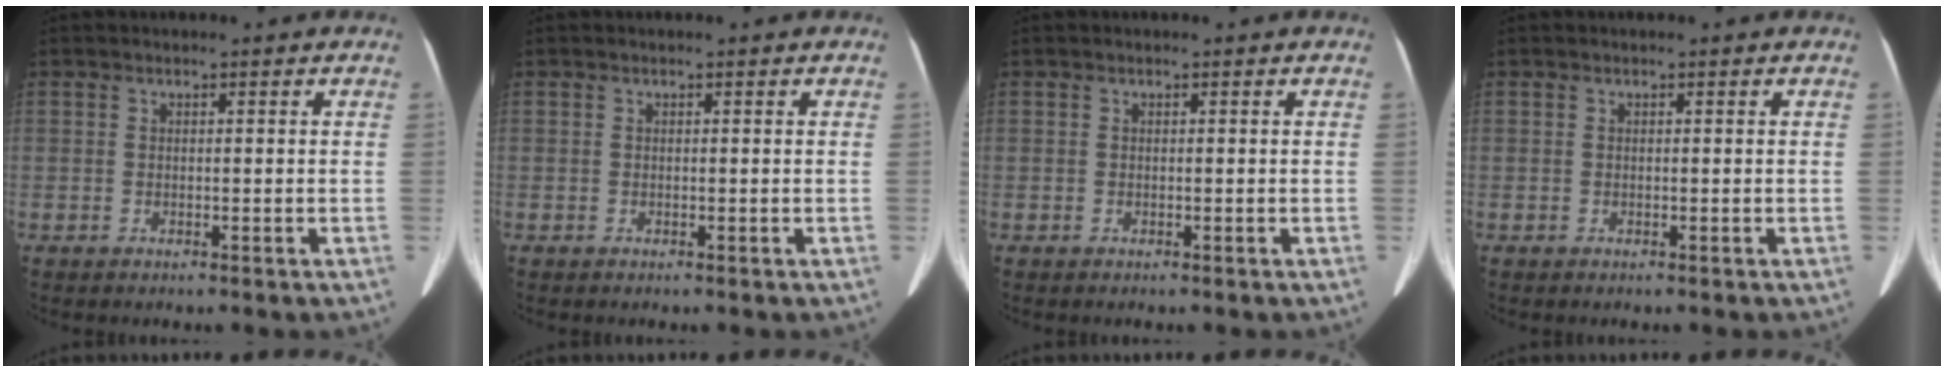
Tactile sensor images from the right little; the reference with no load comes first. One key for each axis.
{"total": 0.0}
{"total": 0.0}
{"total": 0.0}